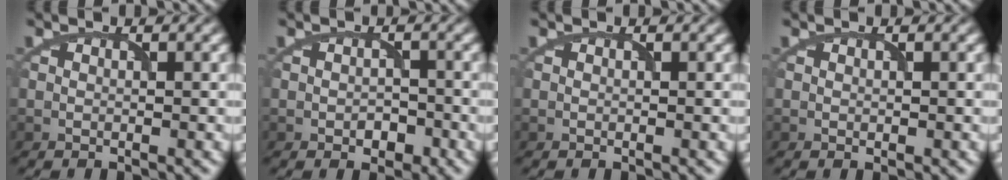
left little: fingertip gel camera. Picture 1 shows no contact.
{"total": 1.8, "force": [-0.8, 1.2, 1.0], "torque": [-0.014, -0.003, -0.013]}
{"total": 0.0}
{"total": 0.0}